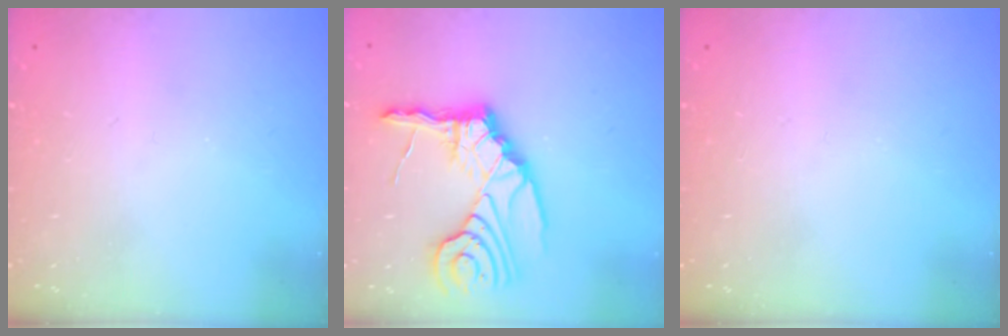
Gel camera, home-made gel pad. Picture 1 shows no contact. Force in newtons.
{"total": 13.4, "press": 13.3, "slide": 1.8}
{"total": 0.0}